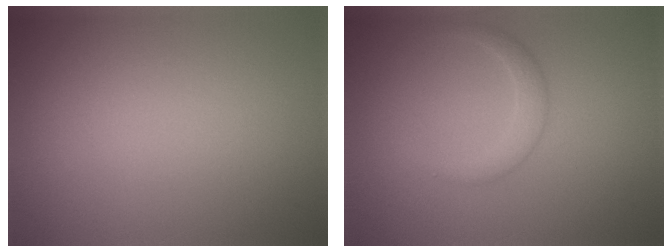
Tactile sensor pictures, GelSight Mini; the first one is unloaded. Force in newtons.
{"total": 1.7, "press": 1.7, "slide": 0.1}